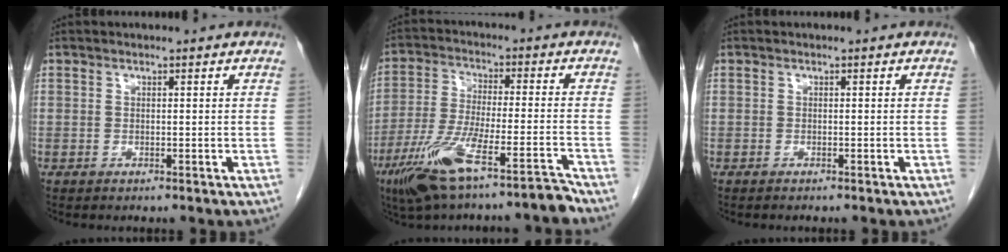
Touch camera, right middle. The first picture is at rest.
{"total": 12.1, "force": [-8.7, 0.5, 8.3], "torque": [-0.157, -0.014, -0.157]}
{"total": 1.0, "force": [-0.9, 0.2, 0.5], "torque": [-0.011, -0.002, -0.008]}